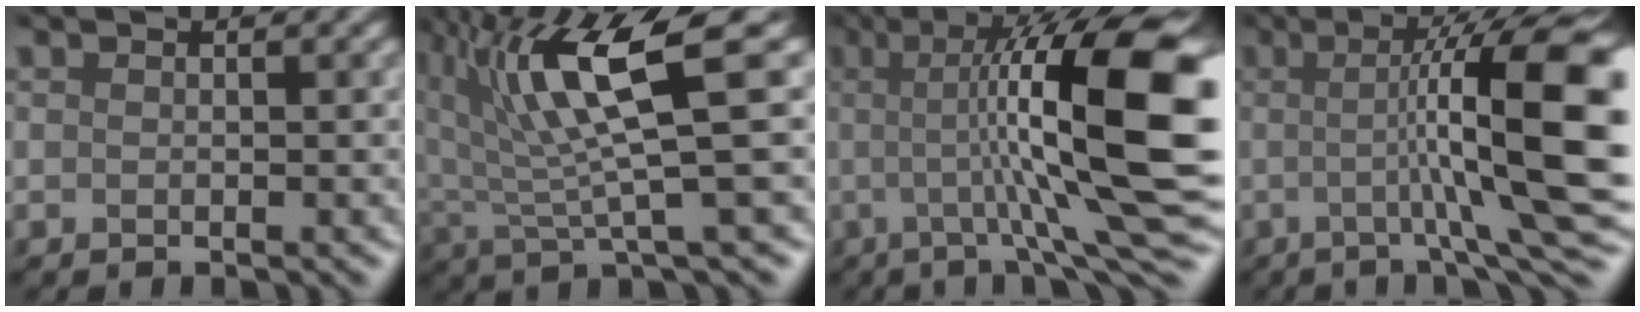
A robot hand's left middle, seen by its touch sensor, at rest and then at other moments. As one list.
[{"total": 7.9, "force": [3.2, 1.2, 7.1], "torque": [-0.139, 0.005, 0.068]}, {"total": 12.8, "force": [0.7, 2.4, 12.6], "torque": [-0.196, 0.015, 0.024]}, {"total": 11.9, "force": [0.2, 1.7, 11.8], "torque": [-0.166, 0.017, 0.014]}]